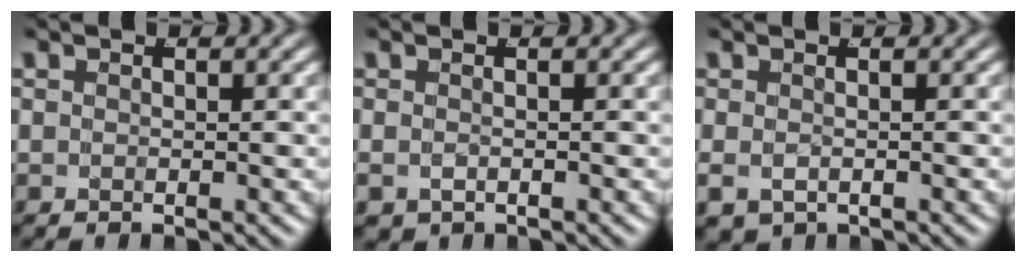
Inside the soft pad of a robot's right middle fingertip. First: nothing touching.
{"total": 1.0, "force": [-0.8, 0.4, 0.5], "torque": [-0.032, -0.009, -0.007]}
{"total": 1.3, "force": [-0.8, 0.5, 0.8], "torque": [-0.038, -0.012, -0.006]}